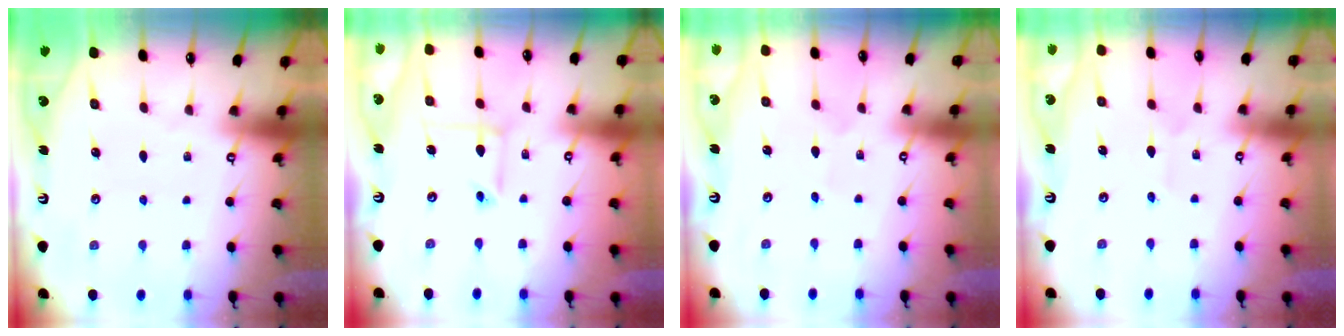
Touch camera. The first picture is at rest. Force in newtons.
{"total": 5.7, "press": 5.7, "slide": 0.6}
{"total": 1.0, "press": 1.0, "slide": 0.0}
{"total": 2.8, "press": 2.8, "slide": 0.3}